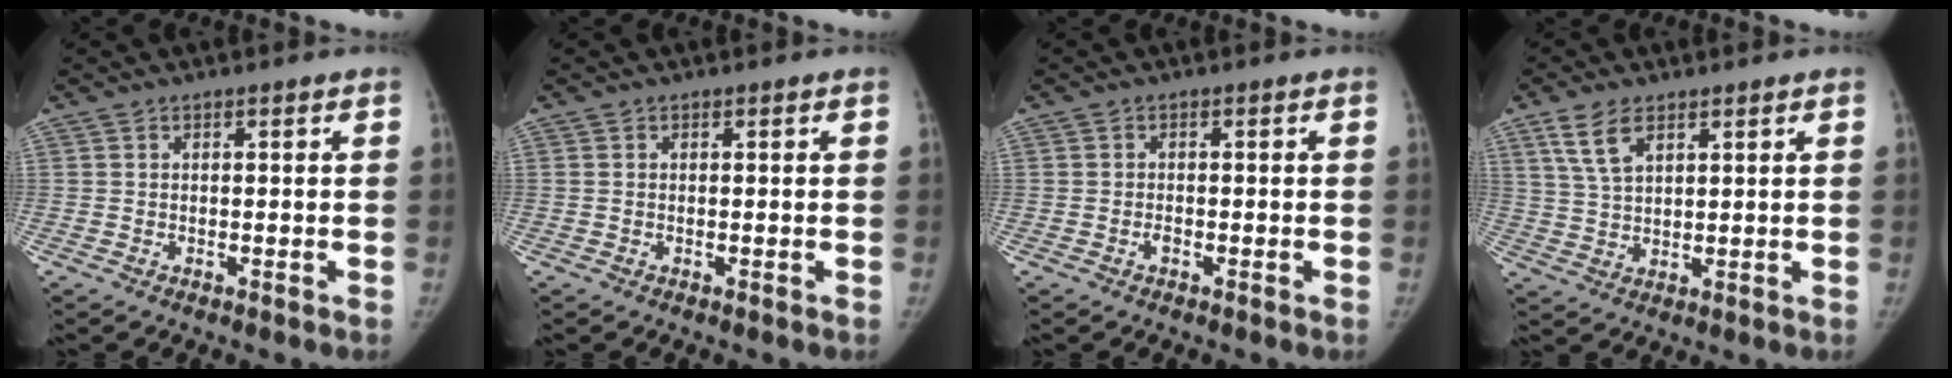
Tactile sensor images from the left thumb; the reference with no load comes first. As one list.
[{"total": 0.0}, {"total": 0.9, "force": [-0.7, 0.6, 0.3], "torque": [0.000, 0.000, -0.012]}, {"total": 6.6, "force": [3.7, 3.2, 4.4], "torque": [-0.082, -0.010, 0.079]}]